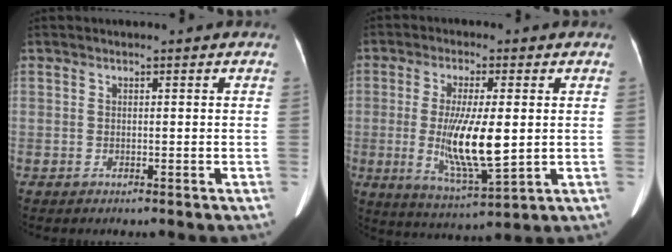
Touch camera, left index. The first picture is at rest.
{"total": 10.8, "force": [-1.3, 1.9, 10.5], "torque": [-0.204, -0.023, -0.017]}